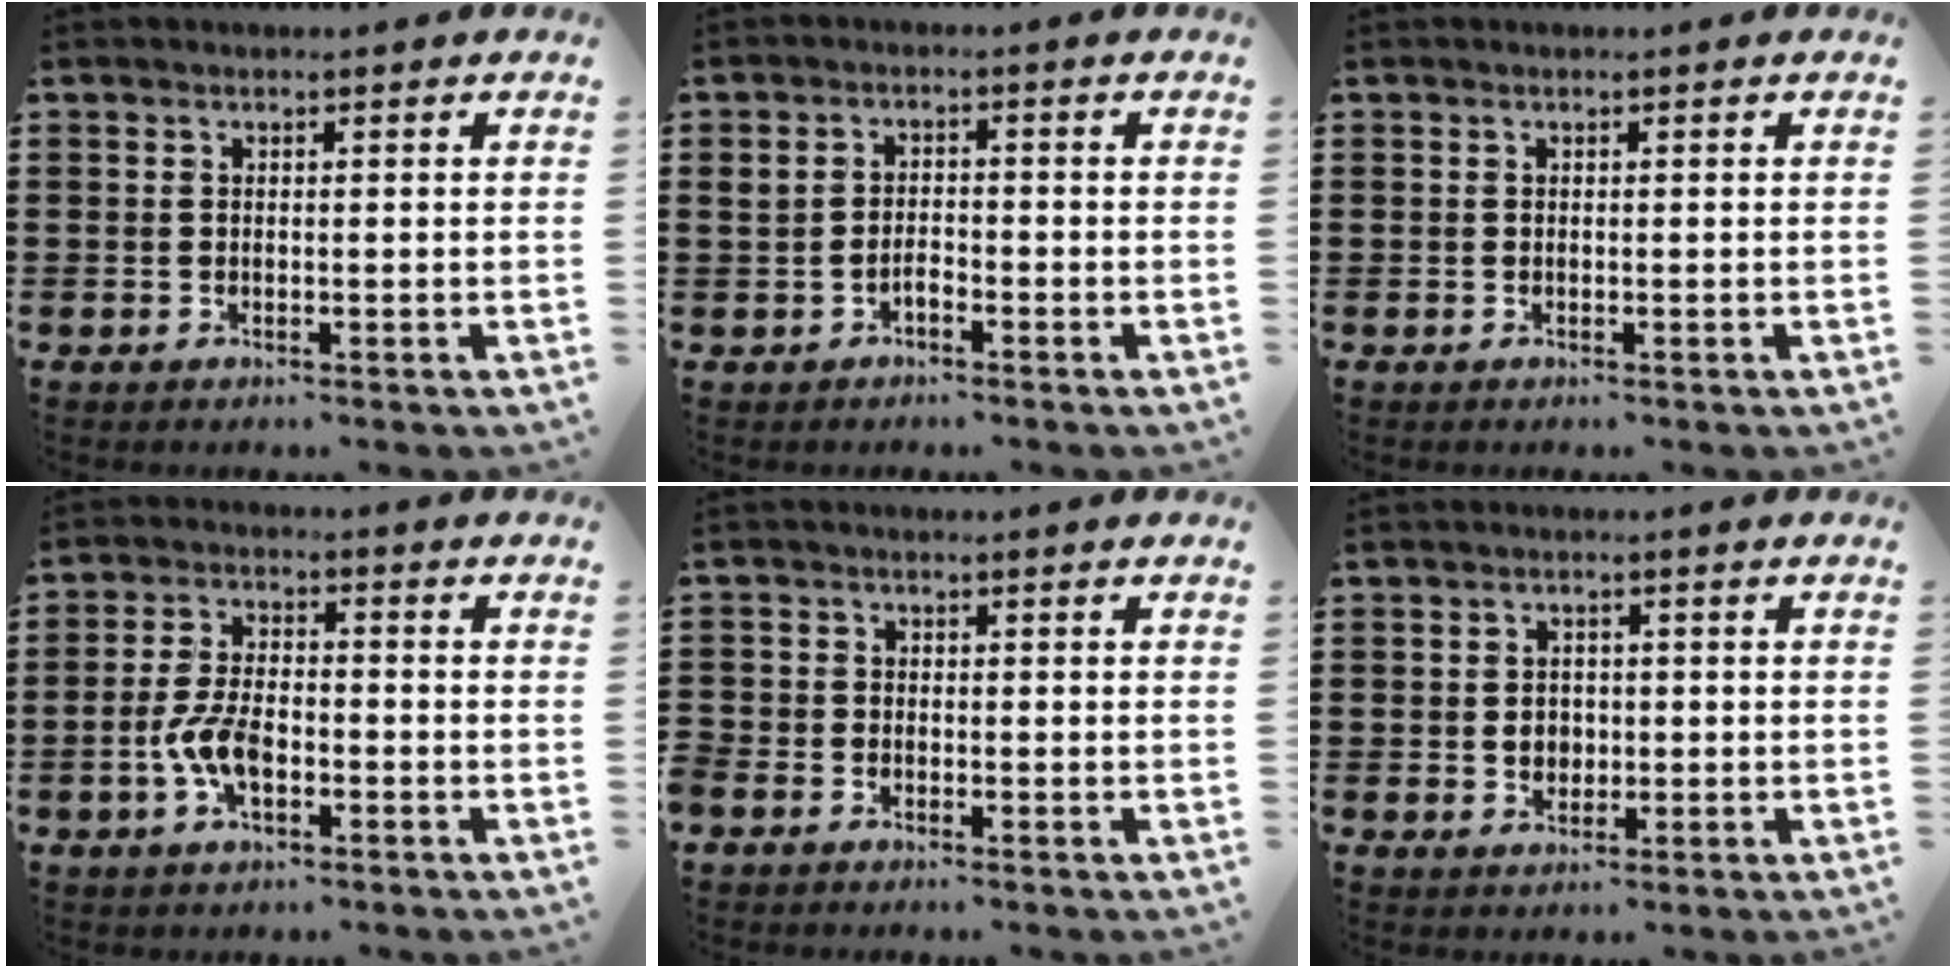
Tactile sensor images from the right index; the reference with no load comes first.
{"total": 2.0, "force": [-0.9, 1.2, 1.4], "torque": [-0.029, 0.001, -0.018]}
{"total": 0.0}
{"total": 6.4, "force": [-2.2, 3.0, 5.3], "torque": [-0.122, -0.004, -0.044]}
{"total": 1.4, "force": [-1.3, 0.4, 0.0], "torque": [-0.003, 0.000, -0.028]}
{"total": 2.5, "force": [-0.2, 2.1, 1.4], "torque": [-0.025, 0.001, -0.007]}